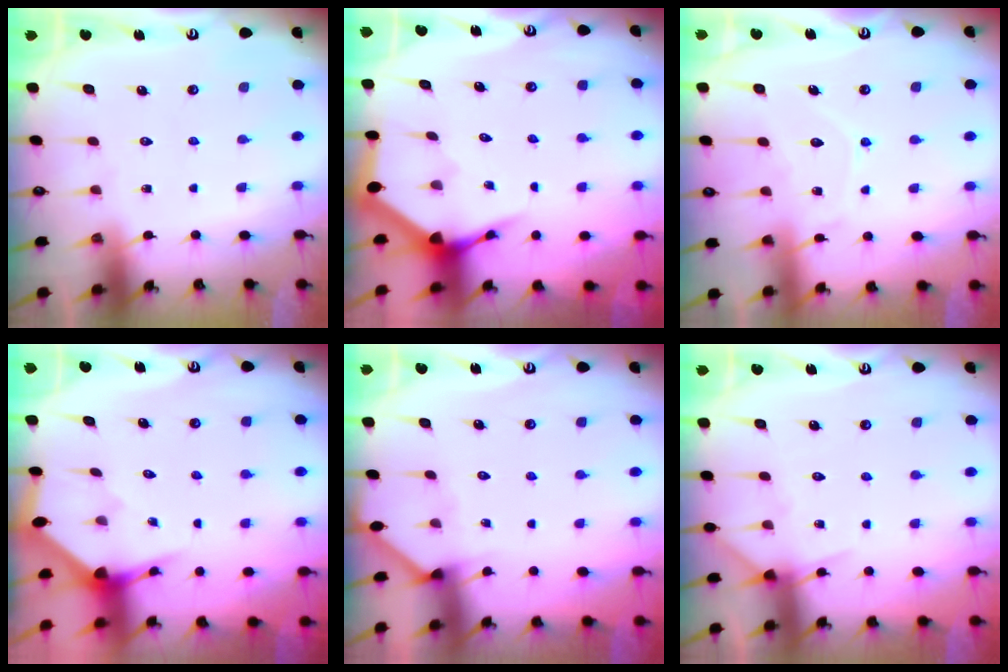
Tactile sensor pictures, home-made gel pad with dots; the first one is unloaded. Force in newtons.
{"total": 3.8, "press": 3.8, "slide": 0.4}
{"total": 8.5, "press": 8.5, "slide": 0.9}
{"total": 3.2, "press": 3.2, "slide": 0.3}
{"total": 2.2, "press": 2.2, "slide": 0.3}
{"total": 6.9, "press": 6.8, "slide": 0.9}